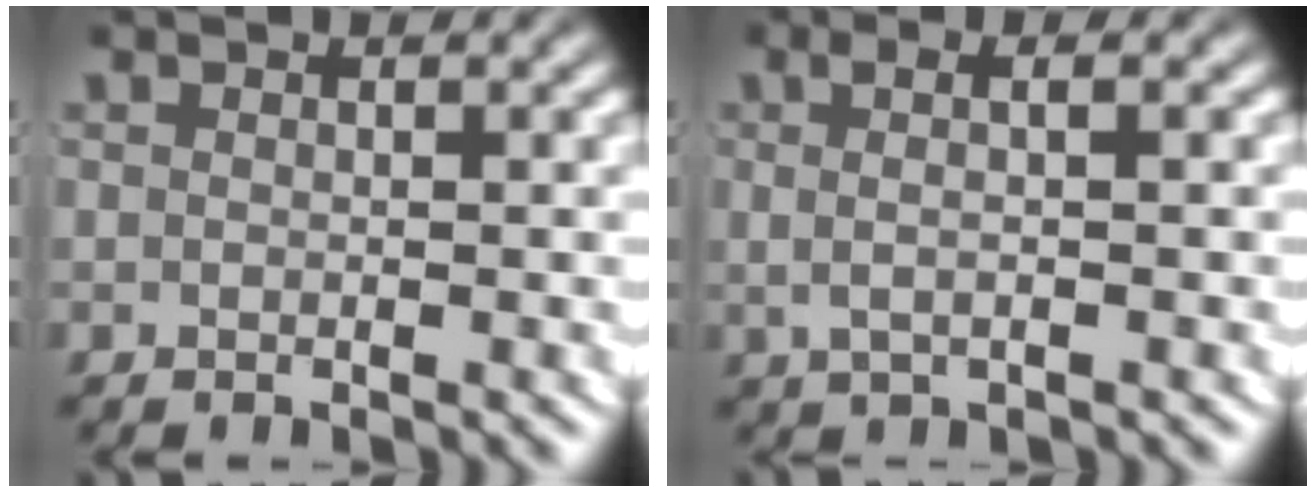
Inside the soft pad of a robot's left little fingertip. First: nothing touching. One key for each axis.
{"total": 3.0, "fx": 0.4, "fy": 1.0, "fz": 2.8, "tx": -0.042, "ty": 0.005, "tz": 0.007}